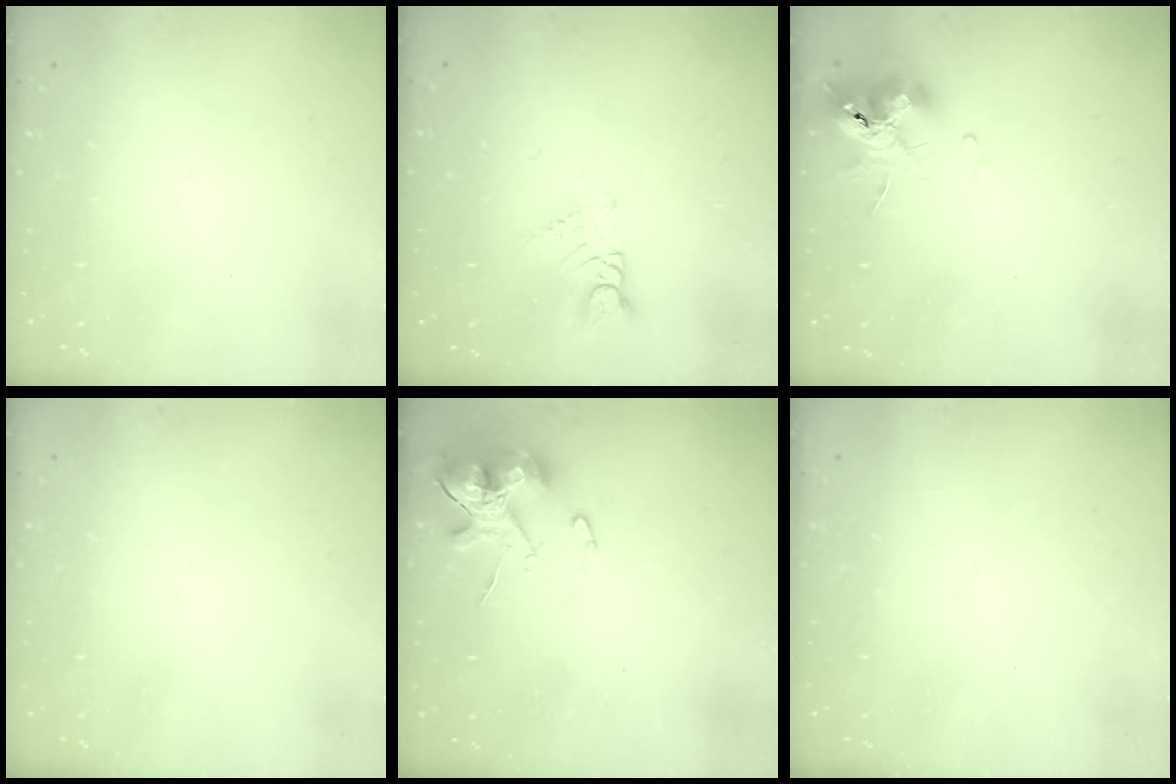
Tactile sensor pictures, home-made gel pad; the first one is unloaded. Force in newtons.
{"total": 2.9, "press": 2.9, "slide": 0.3}
{"total": 10.7, "press": 10.6, "slide": 0.7}
{"total": 0.0}
{"total": 11.8, "press": 11.7, "slide": 1.8}
{"total": 0.0}